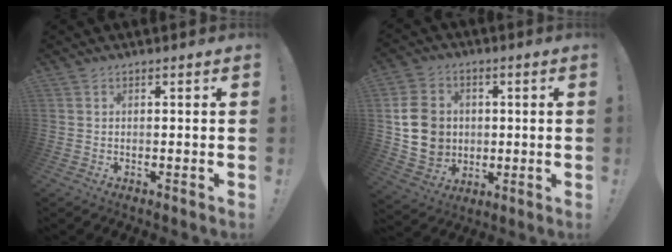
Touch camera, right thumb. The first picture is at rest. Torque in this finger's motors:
{"motor_torque": [-0.16, 0.62, -0.04, -0.06, 0.06]}